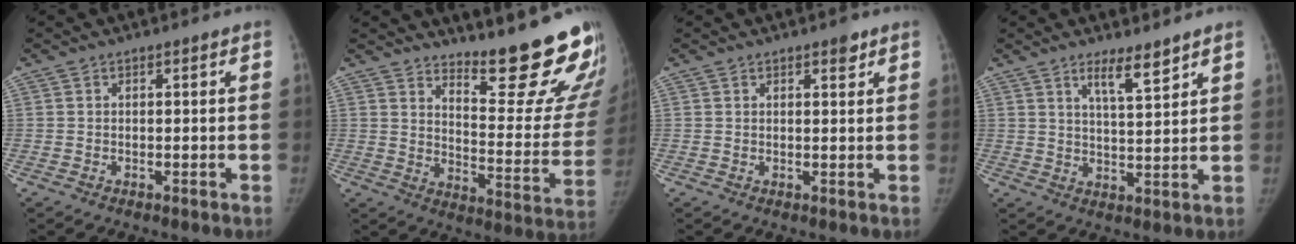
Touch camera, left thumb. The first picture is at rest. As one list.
[{"total": 21.1, "force": [16.7, 4.0, 12.3], "torque": [-0.136, -0.165, 0.217]}, {"total": 1.9, "force": [1.3, 0.7, 1.2], "torque": [-0.008, -0.006, 0.017]}, {"total": 5.5, "force": [4.0, 0.9, 3.7], "torque": [-0.053, -0.034, 0.068]}]